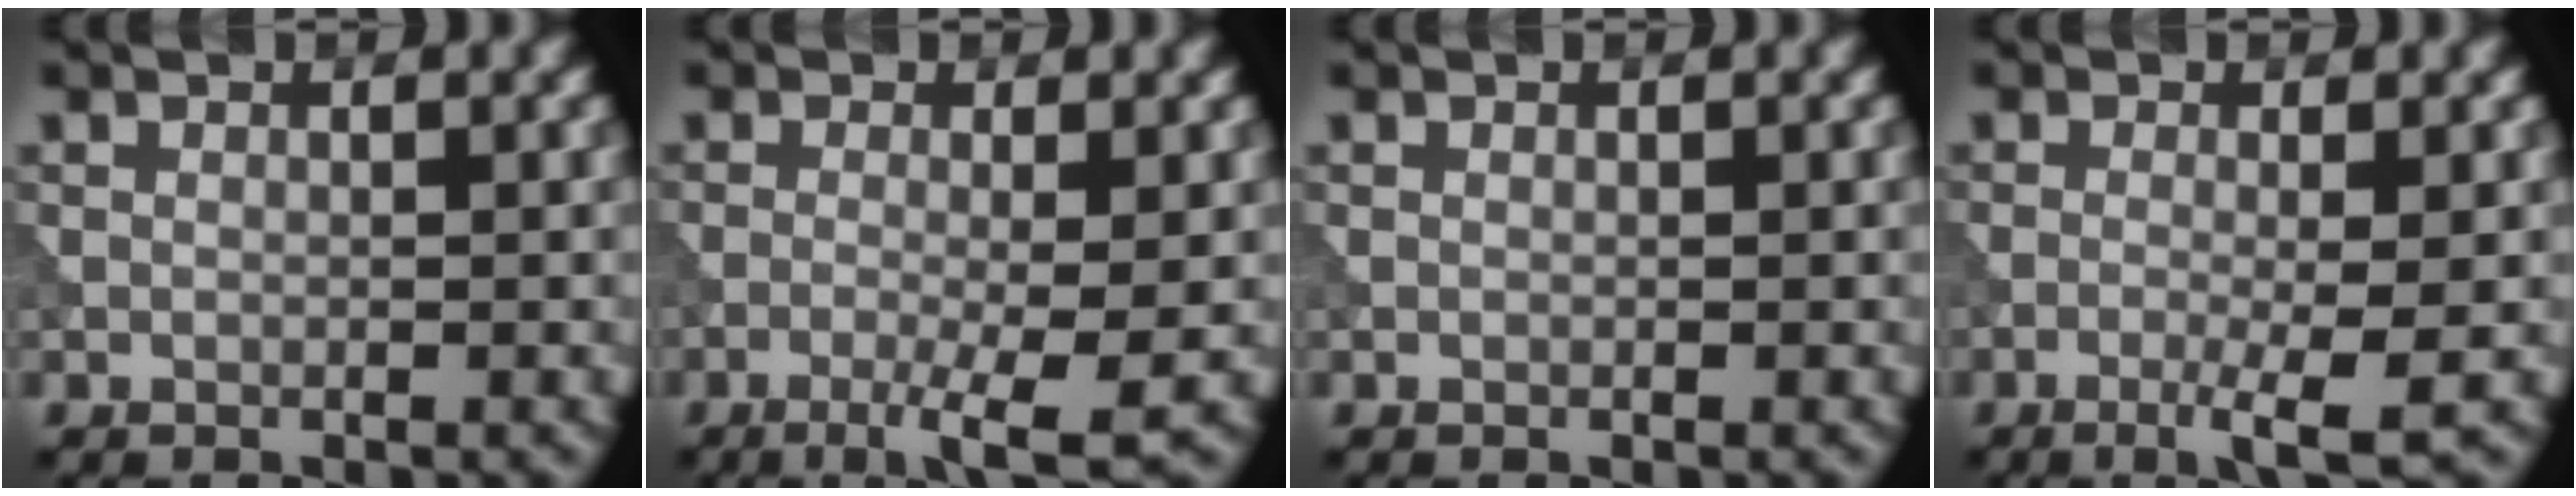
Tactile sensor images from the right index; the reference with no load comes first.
{"total": 4.4, "force": [-1.7, 0.7, 4.0], "torque": [-0.069, -0.006, -0.033]}
{"total": 0.0}
{"total": 3.5, "force": [-1.2, 0.5, 3.2], "torque": [-0.055, -0.004, -0.025]}